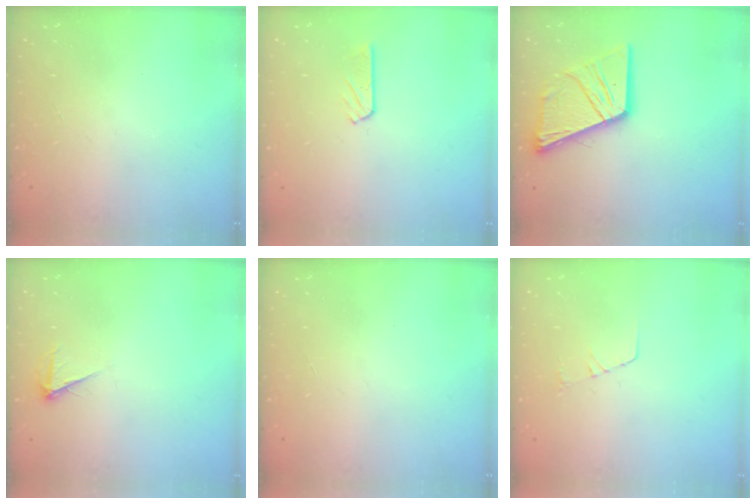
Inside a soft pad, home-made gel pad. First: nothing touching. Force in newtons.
{"total": 3.4, "press": 3.4, "slide": 0.4}
{"total": 16.9, "press": 16.8, "slide": 2.0}
{"total": 3.9, "press": 3.8, "slide": 0.6}
{"total": 0.0}
{"total": 3.4, "press": 3.4, "slide": 0.2}